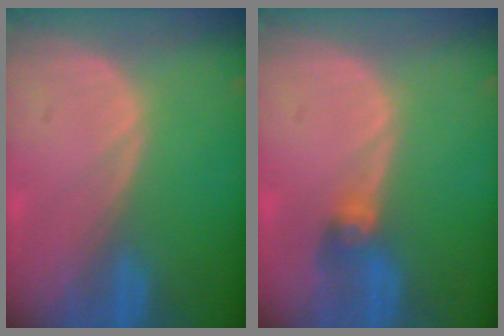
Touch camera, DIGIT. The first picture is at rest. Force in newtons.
{"total": 2.7, "press": 2.7, "slide": 0.3}